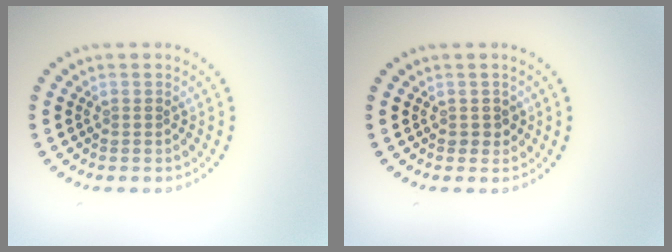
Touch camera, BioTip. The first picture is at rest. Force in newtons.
{"total": 0.9, "press": 0.8, "slide": 0.3}